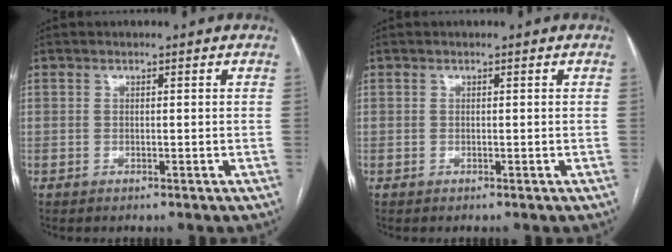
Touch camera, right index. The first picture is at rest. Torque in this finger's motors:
{"motor_torque": [0.00, 0.00, 0.00, 0.00]}